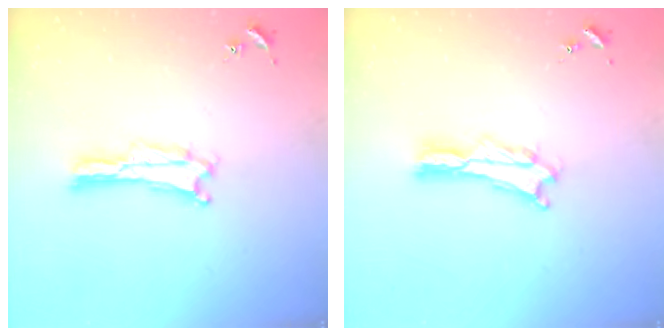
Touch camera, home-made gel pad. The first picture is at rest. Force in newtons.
{"total": 2.0, "press": 2.0, "slide": 0.3}